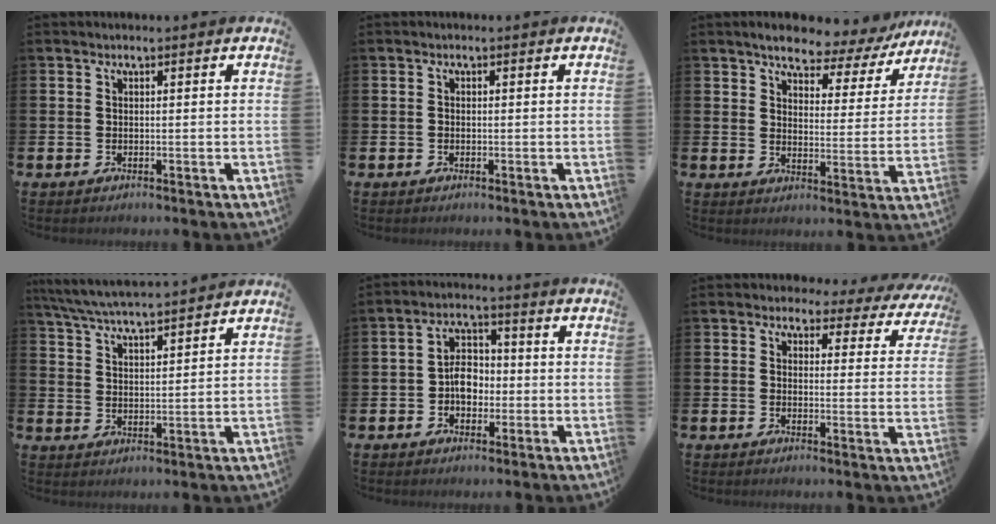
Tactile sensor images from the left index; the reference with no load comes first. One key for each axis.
{"total": 0.6, "fx": -0.3, "fy": 0.4, "fz": 0.2, "tx": -0.012, "ty": 0.006, "tz": -0.005}
{"total": 5.4, "fx": 5.0, "fy": 1.3, "fz": 1.5, "tx": -0.045, "ty": -0.041, "tz": 0.078}
{"total": 5.9, "fx": 5.8, "fy": 0.2, "fz": 1.2, "tx": -0.045, "ty": -0.032, "tz": 0.103}
{"total": 4.8, "fx": -0.8, "fy": 3.4, "fz": 3.3, "tx": -0.057, "ty": 0.011, "tz": -0.019}
{"total": 2.5, "fx": 1.8, "fy": 1.7, "fz": 0.3, "tx": -0.012, "ty": -0.017, "tz": 0.023}